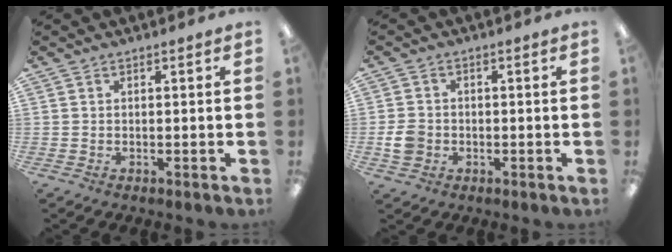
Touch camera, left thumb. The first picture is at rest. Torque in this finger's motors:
{"motor_torque": [-0.50, 0.69, 0.23, -0.26, 0.00]}